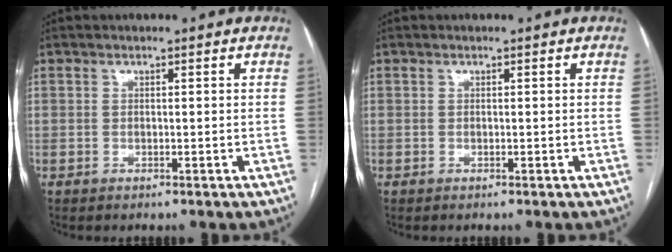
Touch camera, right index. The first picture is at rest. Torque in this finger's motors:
{"motor_torque": [0.01, 0.02, 0.00, 0.00]}